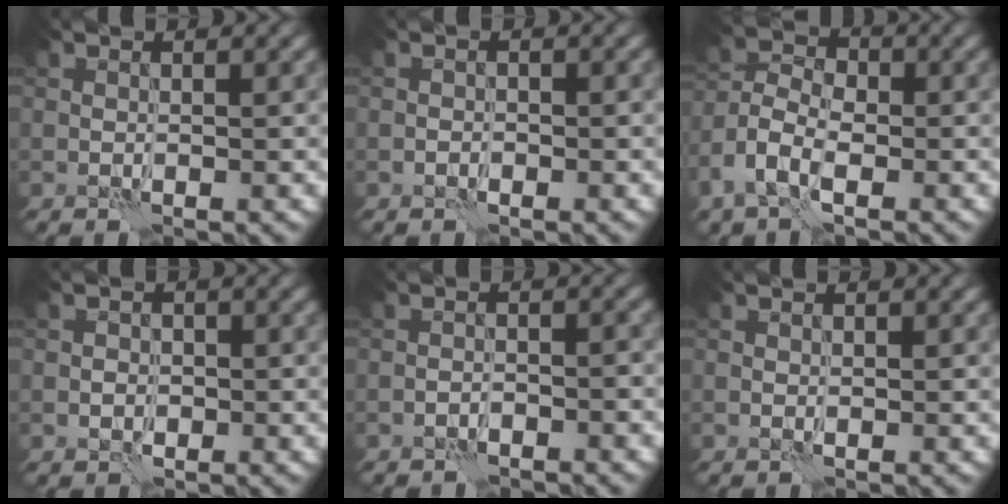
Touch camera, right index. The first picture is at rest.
{"total": 0.7, "force": [-0.5, 0.4, 0.3], "torque": [-0.001, 0.002, -0.009]}
{"total": 5.2, "force": [-2.7, 2.9, 3.3], "torque": [-0.068, 0.005, -0.063]}
{"total": 1.4, "force": [-0.4, 1.2, 0.6], "torque": [-0.004, 0.000, -0.008]}
{"total": 1.5, "force": [-1.4, 0.5, 0.5], "torque": [-0.004, 0.009, -0.025]}
{"total": 0.0}